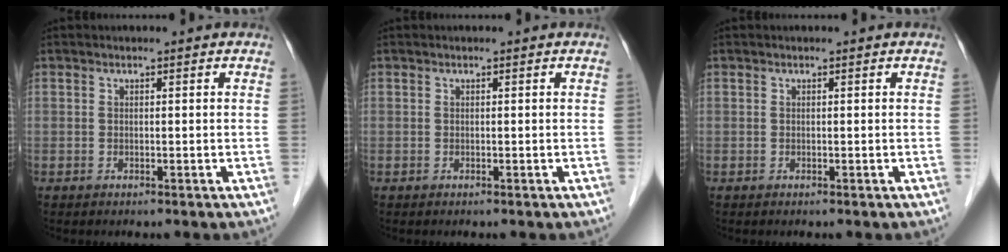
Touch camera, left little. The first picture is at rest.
{"total": 0.0}
{"total": 0.0}